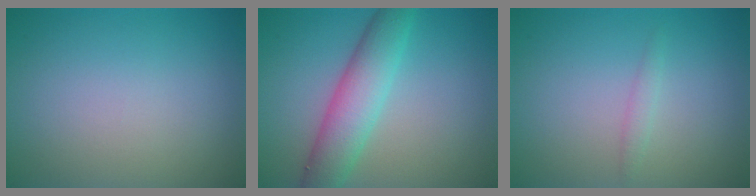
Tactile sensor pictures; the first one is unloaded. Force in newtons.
{"total": 5.3, "press": 5.3, "slide": 0.2}
{"total": 0.8, "press": 0.8, "slide": 0.1}